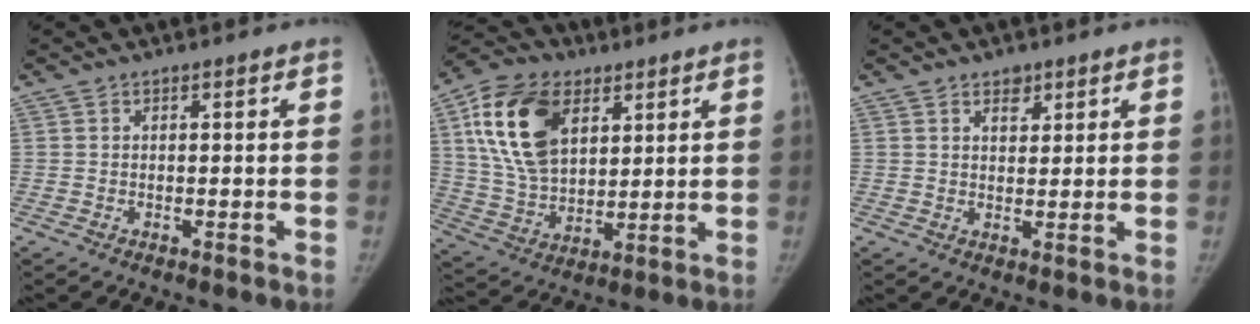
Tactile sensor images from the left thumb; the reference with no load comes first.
{"total": 18.5, "force": [7.1, 11.7, 12.4], "torque": [-0.214, -0.017, 0.135]}
{"total": 10.6, "force": [5.9, 8.5, 2.1], "torque": [0.027, -0.011, 0.072]}